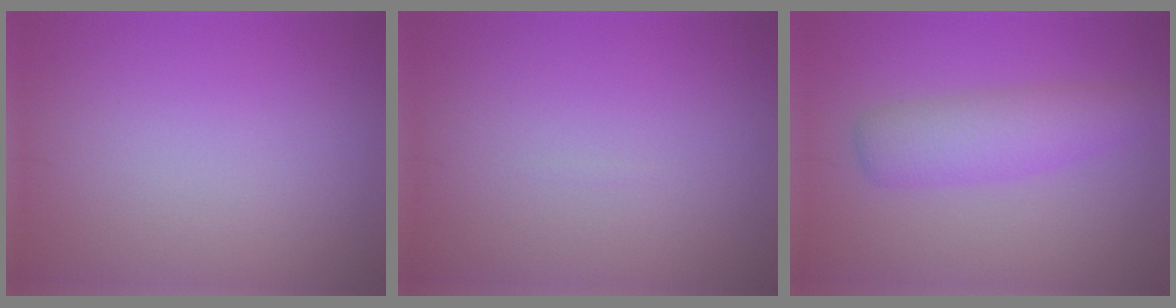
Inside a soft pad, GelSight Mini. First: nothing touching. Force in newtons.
{"total": 0.0}
{"total": 3.9, "press": 3.9, "slide": 0.1}